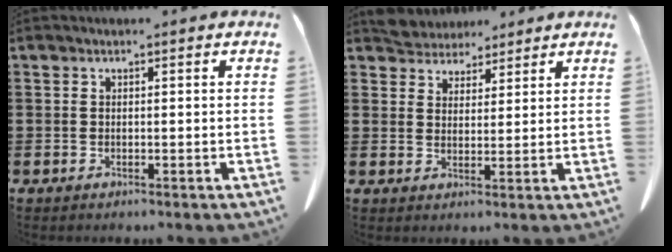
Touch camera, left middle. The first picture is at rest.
{"total": 4.4, "force": [4.2, 1.4, 0.0], "torque": [-0.016, -0.009, 0.081]}